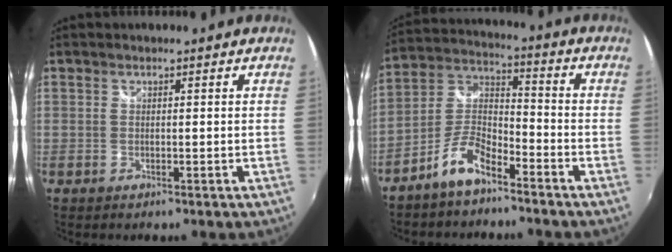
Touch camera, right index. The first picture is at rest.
{"total": 9.4, "force": [-6.4, 3.4, 5.9], "torque": [-0.142, 0.025, -0.128]}